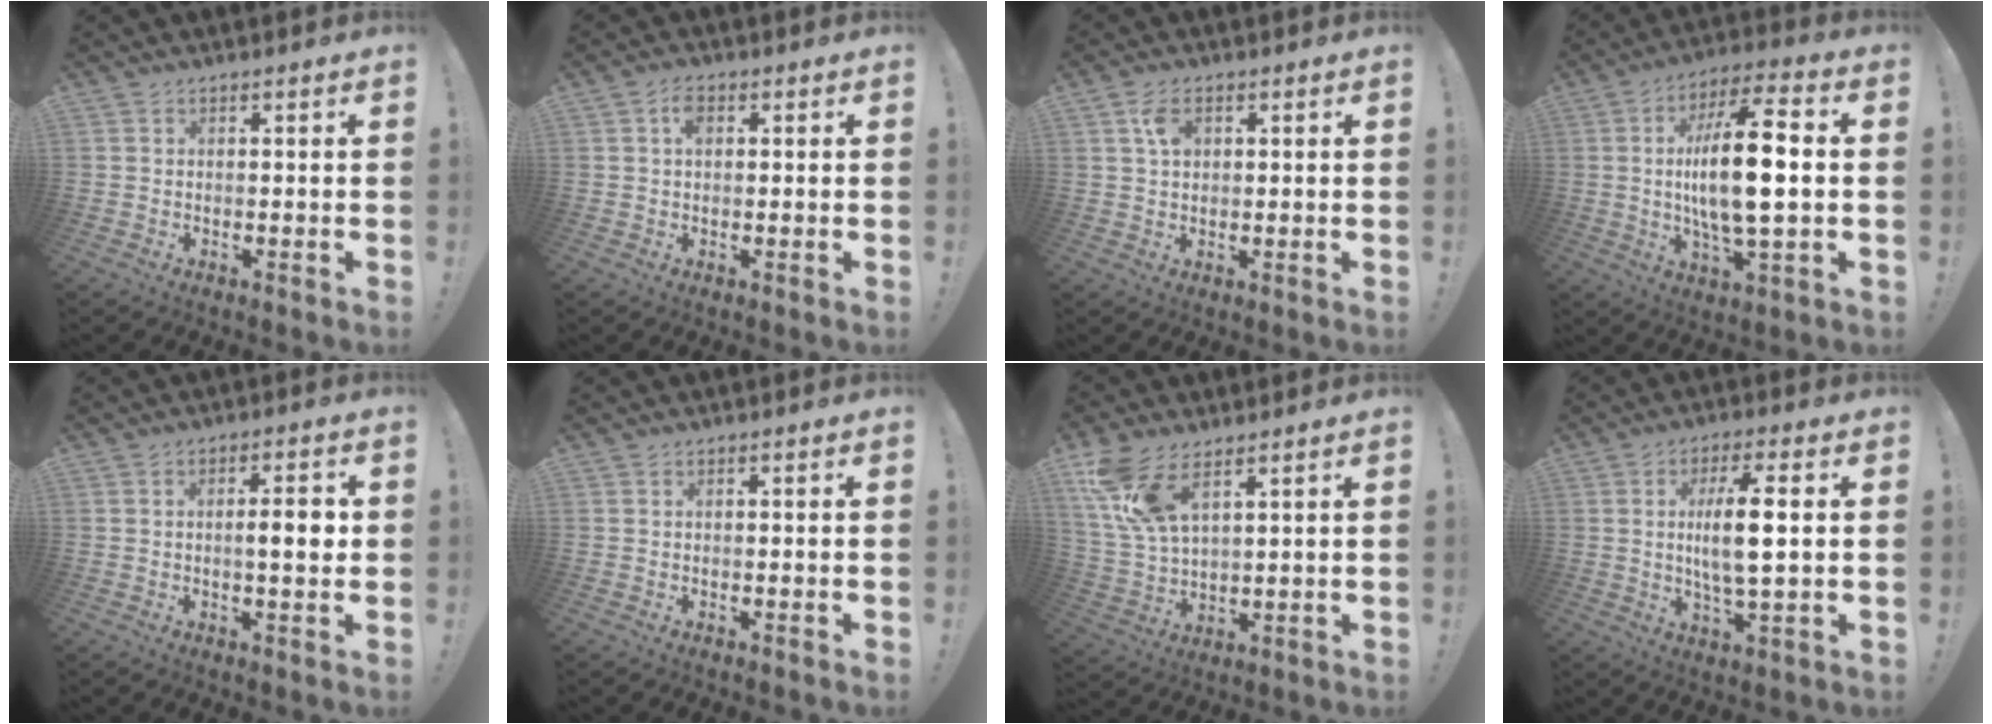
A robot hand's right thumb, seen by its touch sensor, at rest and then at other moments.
{"total": 3.5, "force": [1.1, 2.2, 2.4], "torque": [-0.041, 0.003, 0.016]}
{"total": 4.6, "force": [1.6, 3.0, 3.1], "torque": [-0.047, -0.001, 0.028]}
{"total": 18.3, "force": [0.3, 5.7, 17.4], "torque": [-0.314, -0.001, -0.008]}
{"total": 4.7, "force": [0.0, 1.3, 4.5], "torque": [-0.067, 0.002, -0.007]}
{"total": 0.0}
{"total": 12.0, "force": [7.4, 5.0, 7.9], "torque": [-0.164, -0.025, 0.142]}
{"total": 11.0, "force": [1.3, 2.7, 10.6], "torque": [-0.199, -0.007, 0.012]}